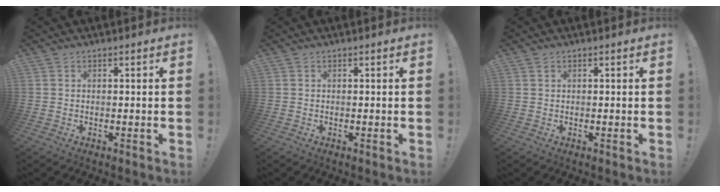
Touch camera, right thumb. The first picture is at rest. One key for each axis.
{"total": 0.0}
{"total": 0.6, "fx": 0.4, "fy": 0.3, "fz": 0.2, "tx": 0.001, "ty": -0.002, "tz": 0.006}